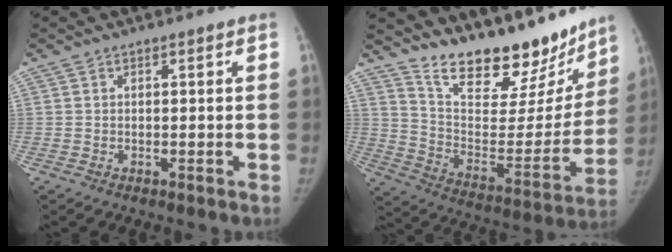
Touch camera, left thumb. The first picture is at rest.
{"total": 26.4, "force": [21.5, 9.5, 12.0], "torque": [-0.145, -0.111, 0.320]}